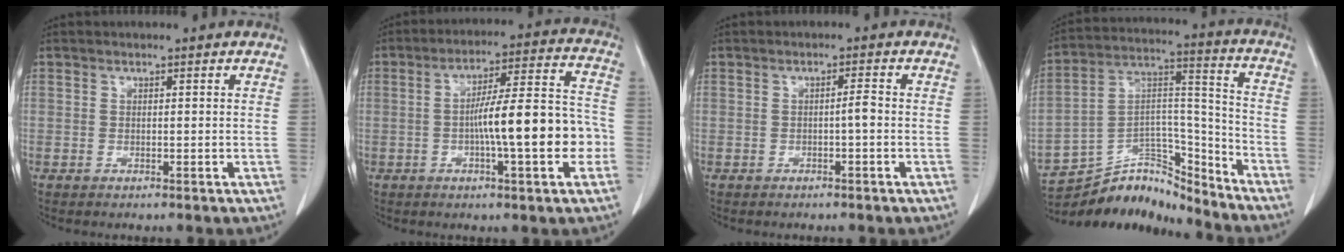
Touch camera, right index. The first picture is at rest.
{"total": 13.8, "force": [-2.9, 1.6, 13.4], "torque": [-0.211, 0.023, -0.044]}
{"total": 1.5, "force": [-0.4, 0.0, 1.4], "torque": [-0.022, 0.002, -0.006]}
{"total": 14.4, "force": [-13.8, 3.8, 1.4], "torque": [-0.013, 0.070, -0.236]}